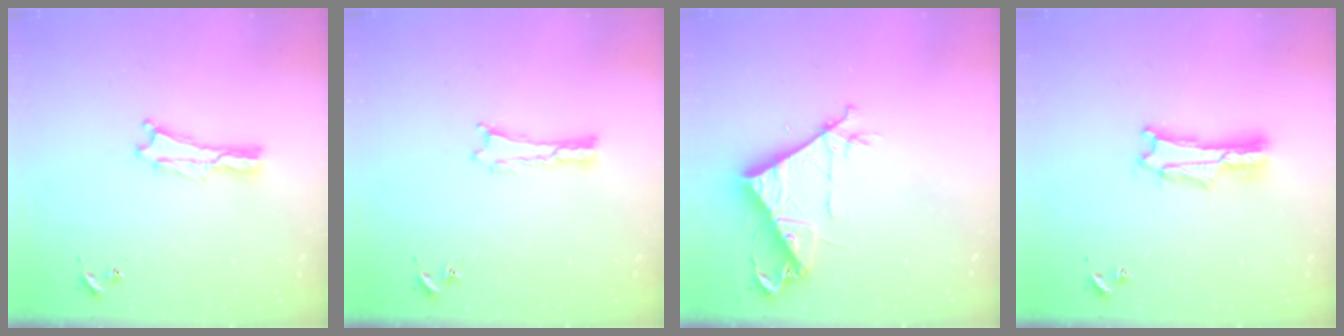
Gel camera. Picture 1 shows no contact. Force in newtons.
{"total": 0.0}
{"total": 9.1, "press": 9.0, "slide": 0.8}
{"total": 3.0, "press": 2.9, "slide": 0.3}